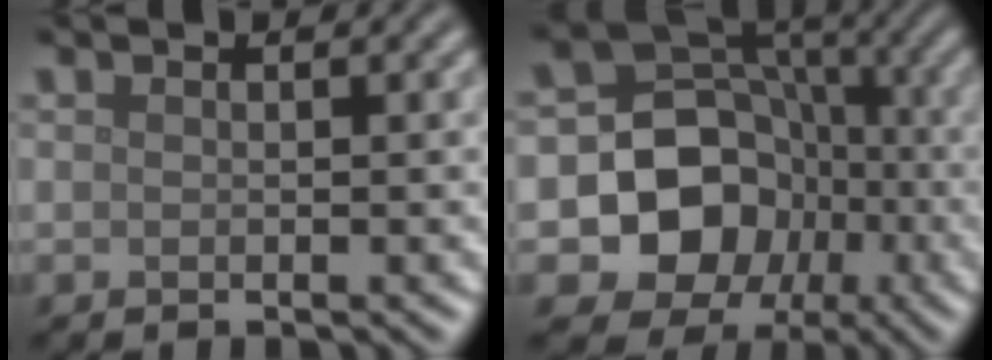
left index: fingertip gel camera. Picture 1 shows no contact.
{"total": 11.3, "force": [-2.8, 10.1, 4.2], "torque": [-0.057, 0.000, -0.078]}